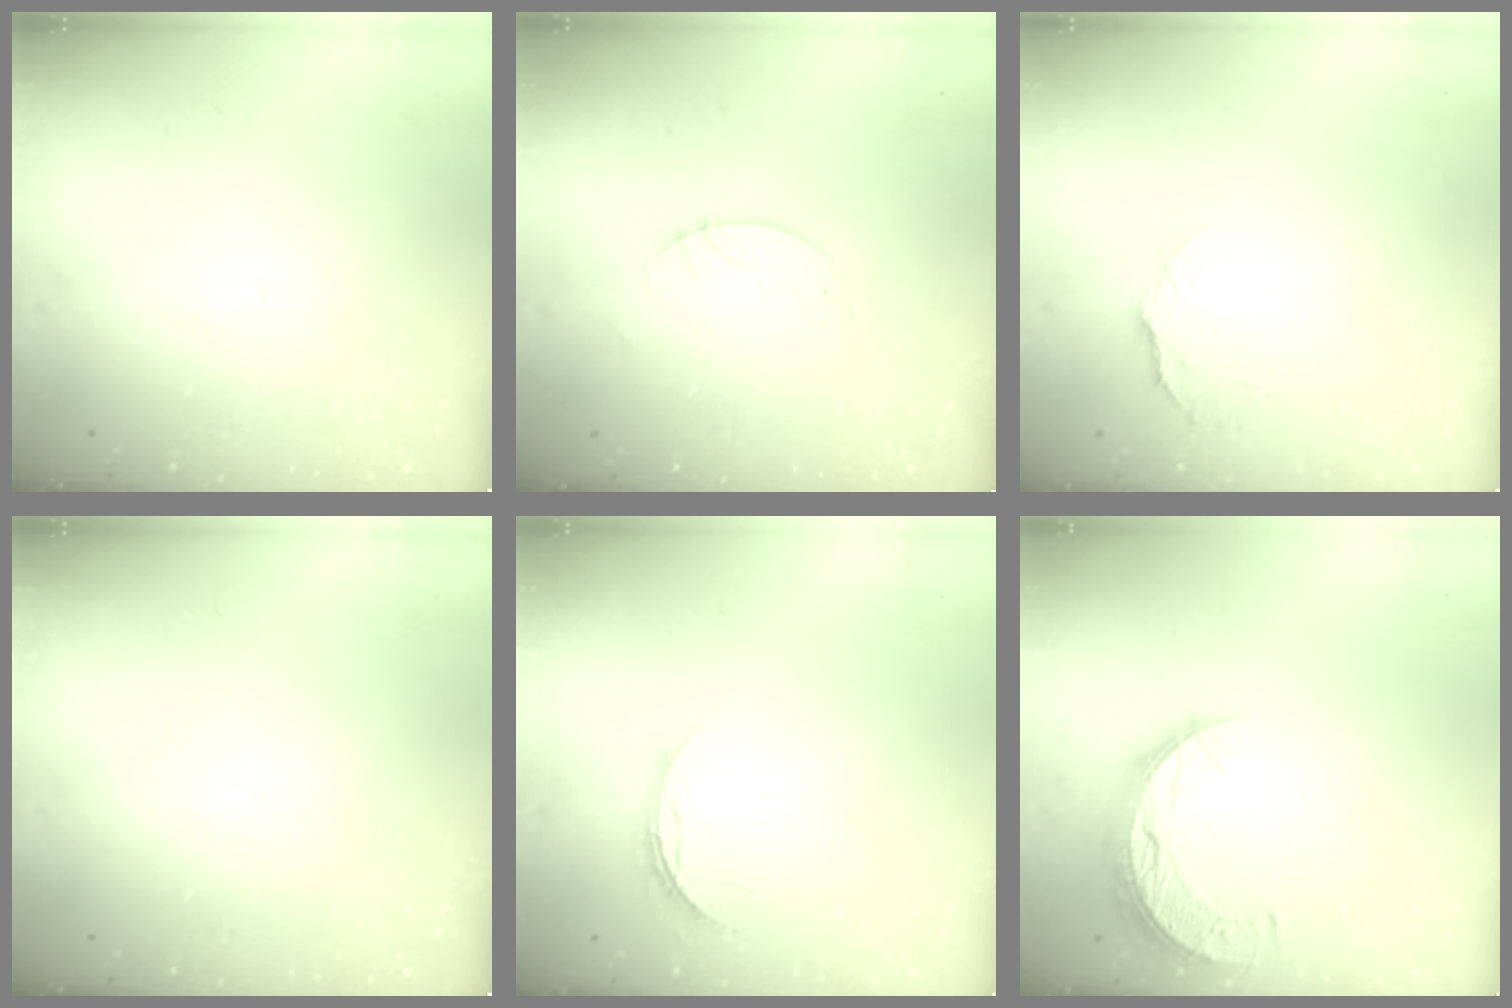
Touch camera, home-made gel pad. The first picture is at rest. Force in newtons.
{"total": 2.1, "press": 2.1, "slide": 0.2}
{"total": 5.0, "press": 5.0, "slide": 0.6}
{"total": 0.0}
{"total": 3.8, "press": 3.8, "slide": 0.3}
{"total": 10.7, "press": 10.7, "slide": 0.8}